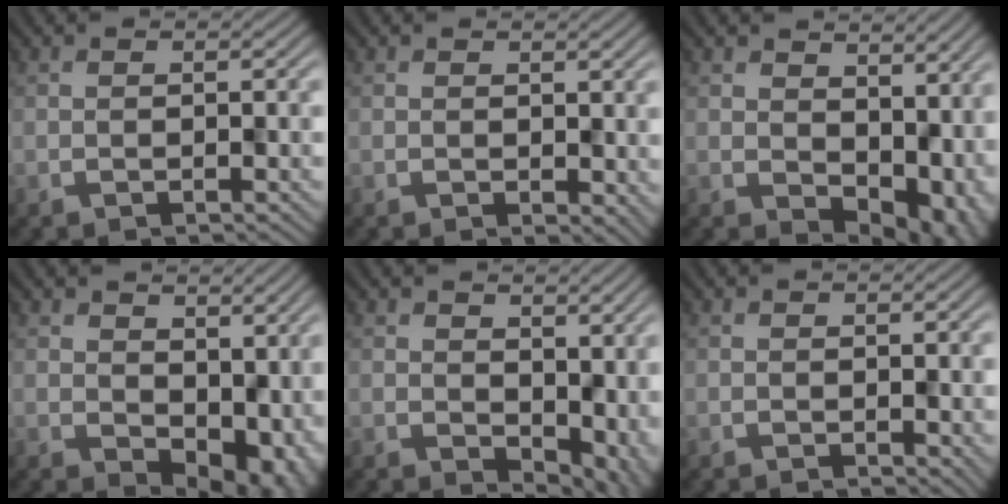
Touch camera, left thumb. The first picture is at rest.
{"total": 1.4, "force": [0.1, 1.0, 1.0], "torque": [-0.010, -0.007, 0.011]}
{"total": 8.5, "force": [0.6, 5.9, 6.1], "torque": [-0.081, -0.032, 0.027]}
{"total": 7.7, "force": [0.4, 5.2, 5.6], "torque": [-0.073, -0.031, 0.020]}
{"total": 6.3, "force": [0.1, 4.4, 4.5], "torque": [-0.055, -0.028, 0.014]}
{"total": 1.5, "force": [-0.2, 0.8, 1.3], "torque": [-0.018, -0.006, 0.004]}